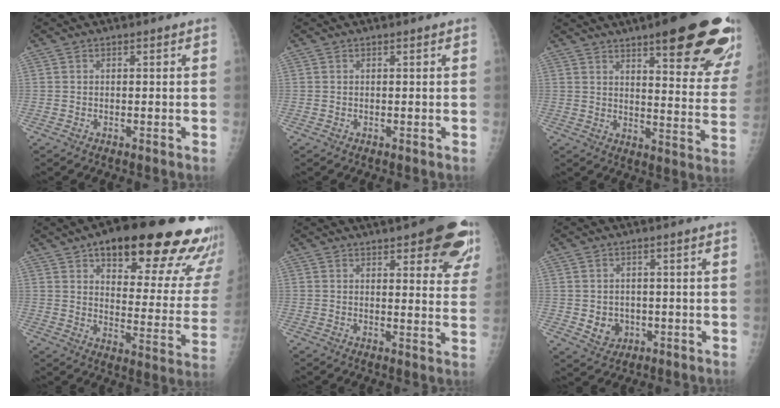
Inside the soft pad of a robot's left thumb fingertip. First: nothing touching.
{"total": 0.0}
{"total": 24.2, "force": [15.0, 5.6, 18.2], "torque": [-0.195, -0.061, 0.192]}
{"total": 27.6, "force": [17.6, 8.9, 19.3], "torque": [-0.210, -0.063, 0.231]}
{"total": 15.2, "force": [9.5, 4.8, 10.9], "torque": [-0.100, -0.040, 0.103]}
{"total": 4.0, "force": [-0.5, 3.5, 1.9], "torque": [-0.013, -0.001, 0.004]}